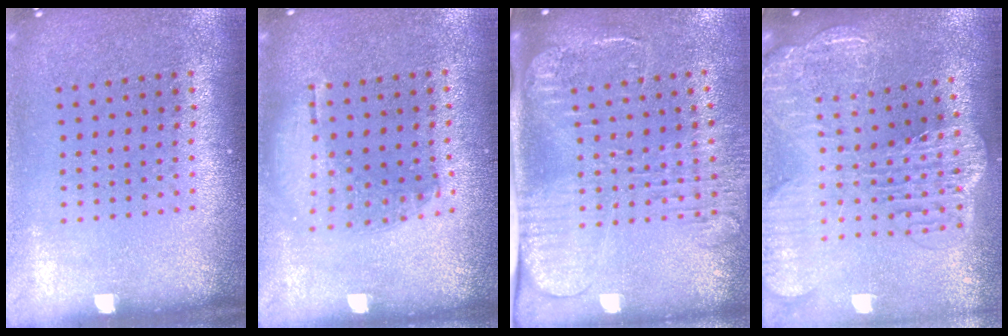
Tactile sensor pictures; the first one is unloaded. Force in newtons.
{"total": 1.1, "press": 1.0, "slide": 0.4}
{"total": 2.6, "press": 2.1, "slide": 1.7}
{"total": 3.3, "press": 2.6, "slide": 1.9}